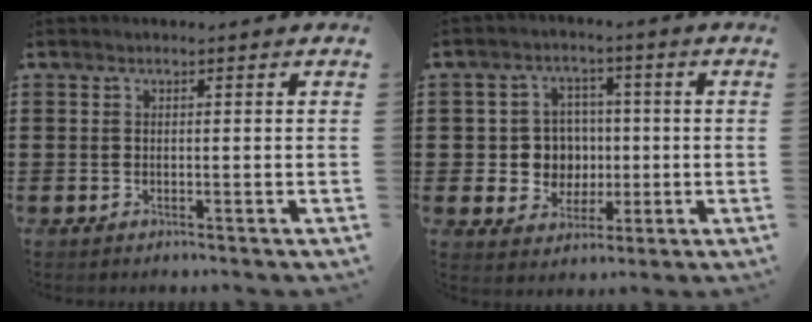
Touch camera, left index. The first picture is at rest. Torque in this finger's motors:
{"motor_torque": [0.66, 0.60, 0.24, 0.04]}